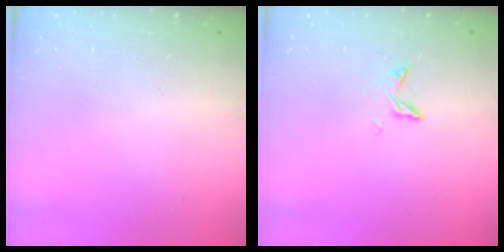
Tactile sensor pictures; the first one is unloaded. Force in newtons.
{"total": 4.6, "press": 4.6, "slide": 0.5}